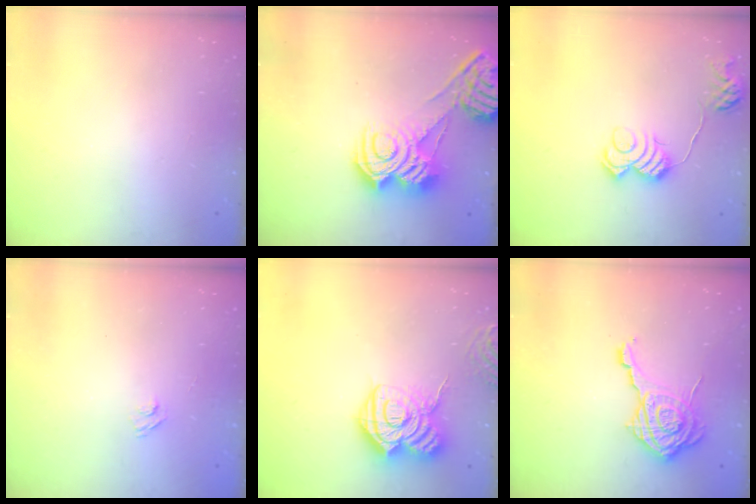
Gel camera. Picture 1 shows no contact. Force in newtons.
{"total": 12.3, "press": 12.2, "slide": 1.2}
{"total": 11.4, "press": 11.4, "slide": 0.5}
{"total": 2.7, "press": 2.5, "slide": 0.9}
{"total": 17.2, "press": 17.2, "slide": 1.5}
{"total": 14.4, "press": 14.4, "slide": 0.9}